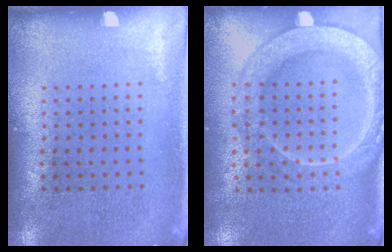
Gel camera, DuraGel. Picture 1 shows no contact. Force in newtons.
{"total": 2.3, "press": 2.1, "slide": 0.8}